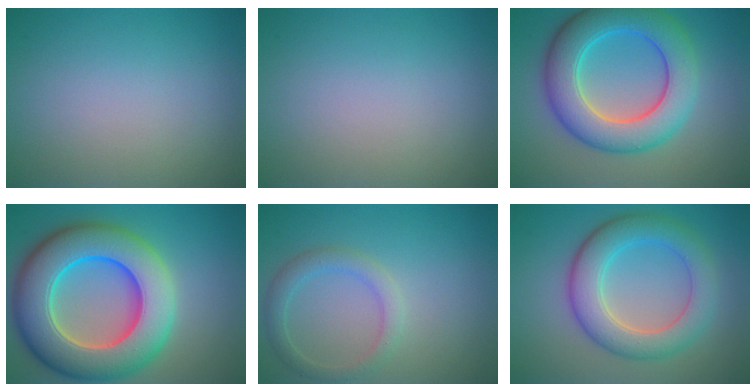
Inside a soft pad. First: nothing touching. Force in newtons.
{"total": 0.0}
{"total": 9.0, "press": 9.0, "slide": 0.2}
{"total": 13.2, "press": 13.1, "slide": 2.1}
{"total": 2.5, "press": 2.5, "slide": 0.1}
{"total": 6.5, "press": 6.4, "slide": 0.5}